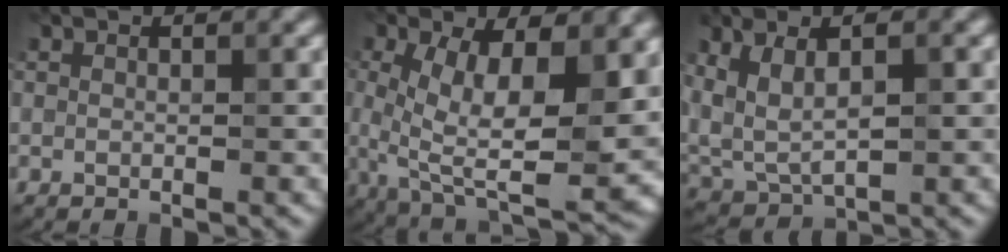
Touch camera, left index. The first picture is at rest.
{"total": 12.0, "force": [0.9, 5.3, 10.8], "torque": [-0.183, -0.021, 0.014]}
{"total": 5.2, "force": [1.5, 2.2, 4.5], "torque": [-0.102, -0.005, 0.032]}